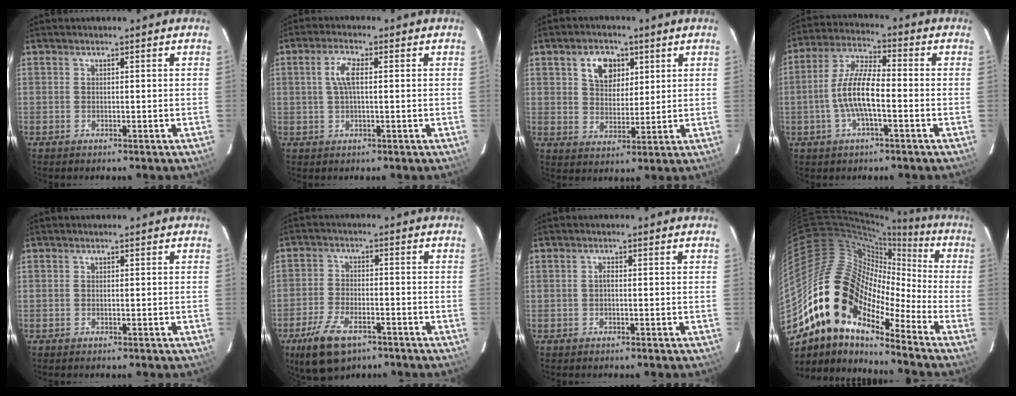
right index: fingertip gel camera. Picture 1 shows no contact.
{"total": 4.3, "force": [0.7, 1.4, 4.0], "torque": [-0.081, 0.008, 0.014]}
{"total": 7.3, "force": [3.3, 5.2, 4.0], "torque": [-0.066, 0.016, 0.061]}
{"total": 9.9, "force": [-2.4, 2.7, 9.2], "torque": [-0.192, 0.008, -0.048]}
{"total": 0.0}
{"total": 10.7, "force": [-6.7, 5.0, 6.6], "torque": [-0.156, -0.014, -0.121]}
{"total": 0.8, "force": [-0.2, 0.3, 0.7], "torque": [-0.014, 0.006, -0.005]}
{"total": 17.3, "force": [-10.8, 9.2, 9.9], "torque": [-0.167, 0.004, -0.221]}